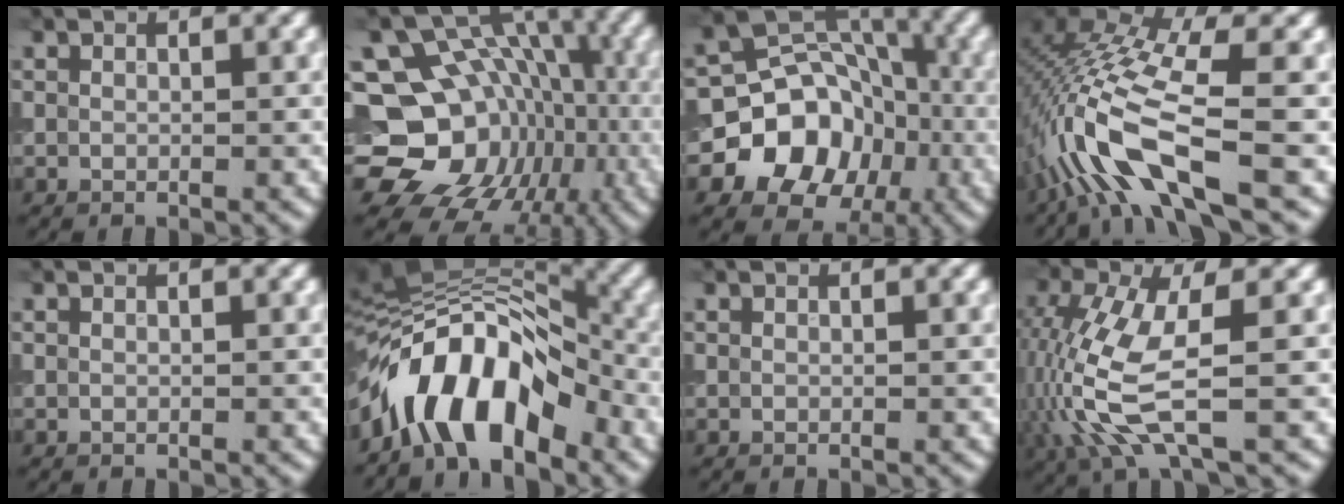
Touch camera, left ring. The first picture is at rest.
{"total": 18.4, "force": [-4.2, 15.7, 8.7], "torque": [-0.137, 0.000, -0.066]}
{"total": 11.1, "force": [-3.2, 9.5, 4.6], "torque": [-0.071, 0.005, -0.092]}
{"total": 10.2, "force": [-3.1, 3.0, 9.3], "torque": [-0.196, 0.013, -0.065]}
{"total": 0.0}
{"total": 9.8, "force": [-5.1, 4.5, 7.1], "torque": [-0.104, 0.021, -0.097]}
{"total": 0.0}
{"total": 7.3, "force": [-1.7, 2.7, 6.6], "torque": [-0.176, -0.007, -0.032]}